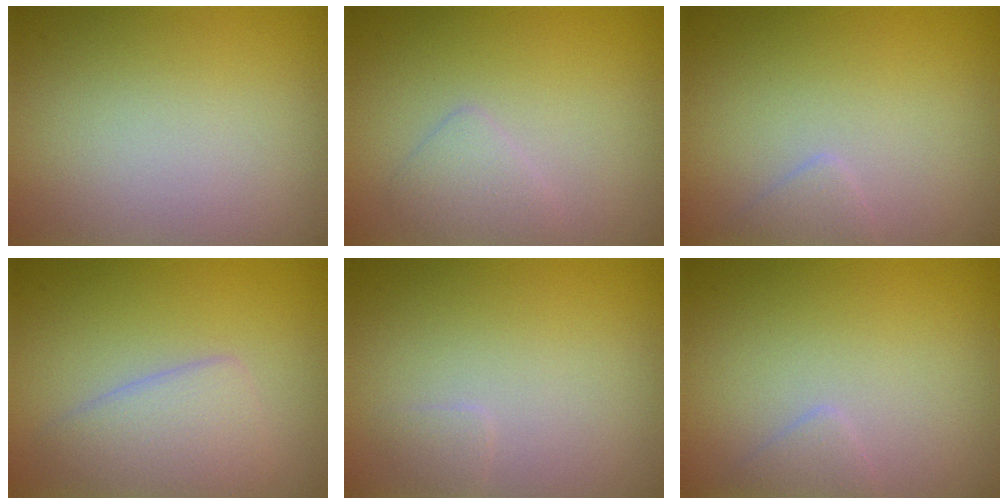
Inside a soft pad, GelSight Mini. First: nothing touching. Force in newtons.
{"total": 1.5, "press": 1.5, "slide": 0.1}
{"total": 1.1, "press": 1.1, "slide": 0.1}
{"total": 3.6, "press": 3.6, "slide": 0.3}
{"total": 0.7, "press": 0.7, "slide": 0.0}
{"total": 1.1, "press": 1.1, "slide": 0.1}